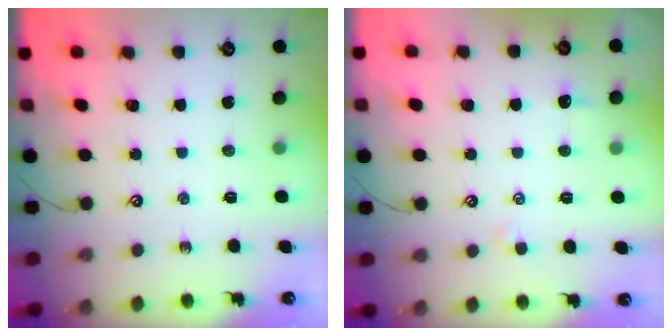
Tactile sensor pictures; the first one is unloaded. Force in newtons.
{"total": 1.0, "press": 0.8, "slide": 0.5}